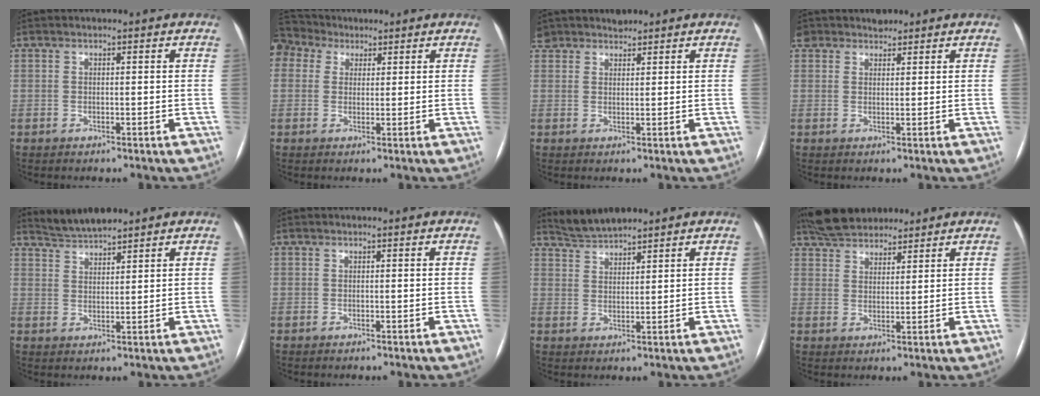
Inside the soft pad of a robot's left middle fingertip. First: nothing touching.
{"total": 4.4, "force": [3.4, 2.8, 0.6], "torque": [-0.025, 0.030, 0.072]}
{"total": 3.4, "force": [3.1, 1.5, -0.3], "torque": [0.005, 0.017, 0.057]}
{"total": 3.3, "force": [2.6, 2.0, 0.0], "torque": [0.001, 0.014, 0.044]}
{"total": 4.8, "force": [4.7, 0.2, 1.0], "torque": [-0.028, 0.015, 0.092]}
{"total": 0.0}
{"total": 4.5, "force": [4.4, 0.2, 0.7], "torque": [-0.023, 0.015, 0.089]}
{"total": 8.7, "force": [7.8, 2.9, 2.5], "torque": [-0.043, 0.029, 0.136]}